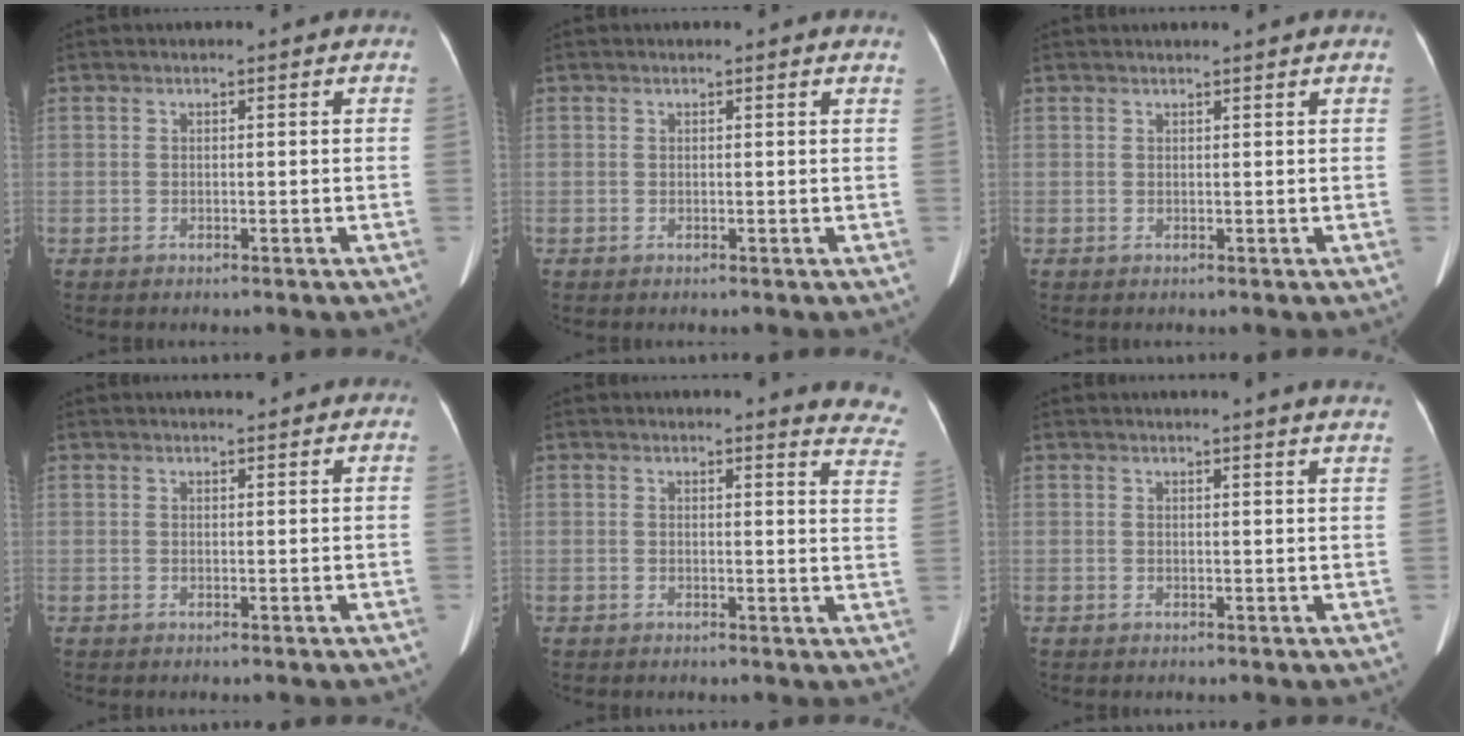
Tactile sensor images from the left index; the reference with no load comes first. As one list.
[{"total": 0.6, "force": [0.6, 0.0, 0.2], "torque": [-0.012, -0.004, 0.005]}, {"total": 1.9, "force": [1.7, -0.4, 0.6], "torque": [-0.016, 0.011, 0.028]}, {"total": 2.6, "force": [2.3, 0.6, 1.1], "torque": [-0.015, 0.015, 0.032]}, {"total": 7.8, "force": [7.7, 0.8, 1.0], "torque": [0.018, -0.068, 0.045]}, {"total": 7.0, "force": [6.5, -0.6, 2.5], "torque": [-0.027, -0.004, 0.052]}]